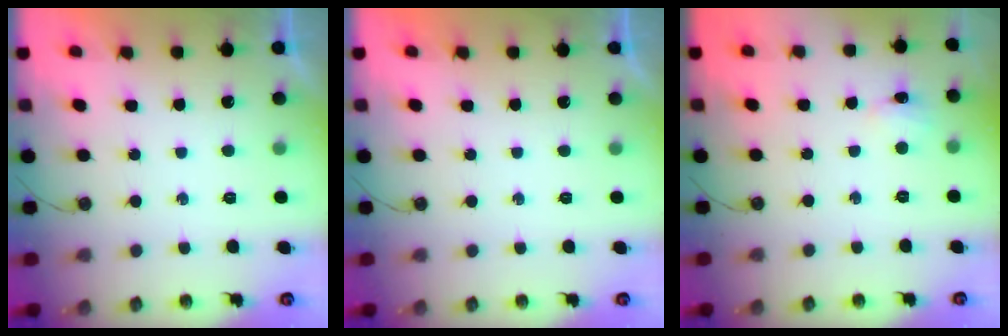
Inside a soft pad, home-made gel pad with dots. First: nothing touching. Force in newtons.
{"total": 0.0}
{"total": 2.9, "press": 2.8, "slide": 0.6}